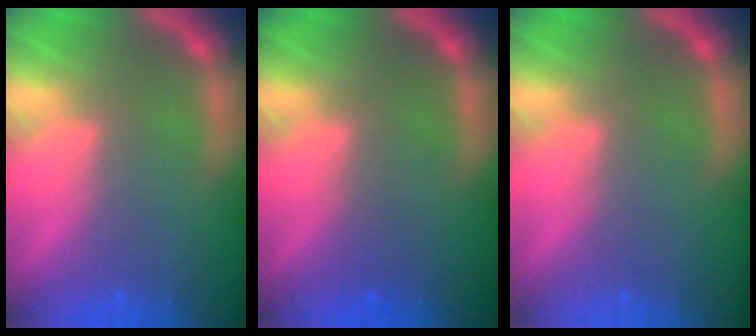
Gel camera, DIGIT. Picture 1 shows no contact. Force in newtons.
{"total": 0.9}
{"total": 0.0}